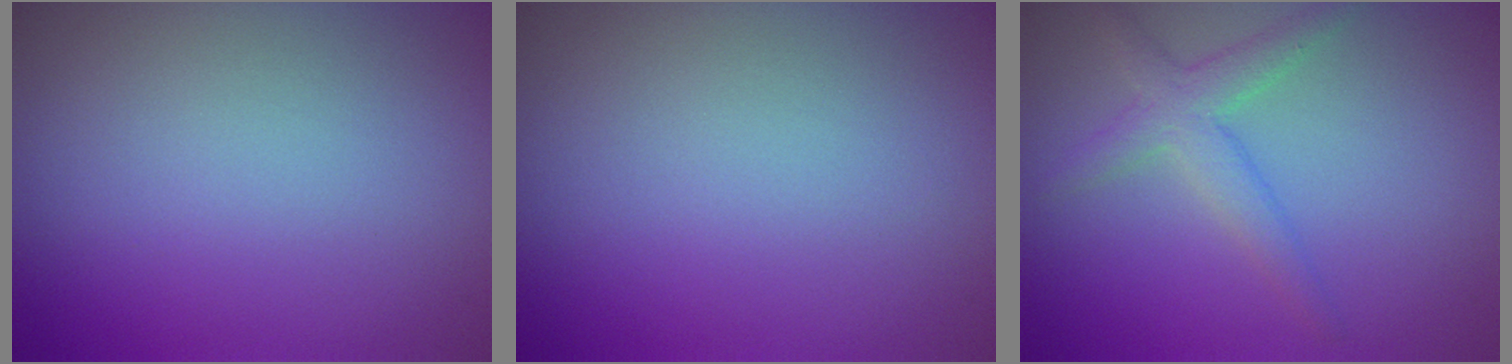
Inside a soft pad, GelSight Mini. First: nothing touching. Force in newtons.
{"total": 0.0}
{"total": 2.7, "press": 2.7, "slide": 0.1}